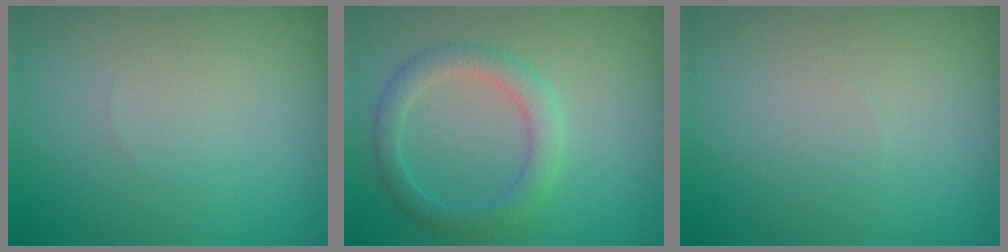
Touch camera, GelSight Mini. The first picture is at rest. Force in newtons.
{"total": 2.8, "press": 2.8, "slide": 0.1}
{"total": 0.0}